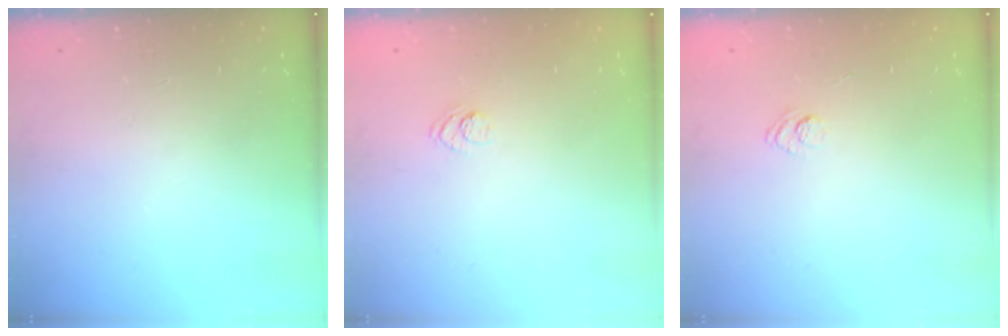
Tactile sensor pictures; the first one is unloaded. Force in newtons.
{"total": 3.3, "press": 3.1, "slide": 1.1}
{"total": 3.2, "press": 3.0, "slide": 1.2}